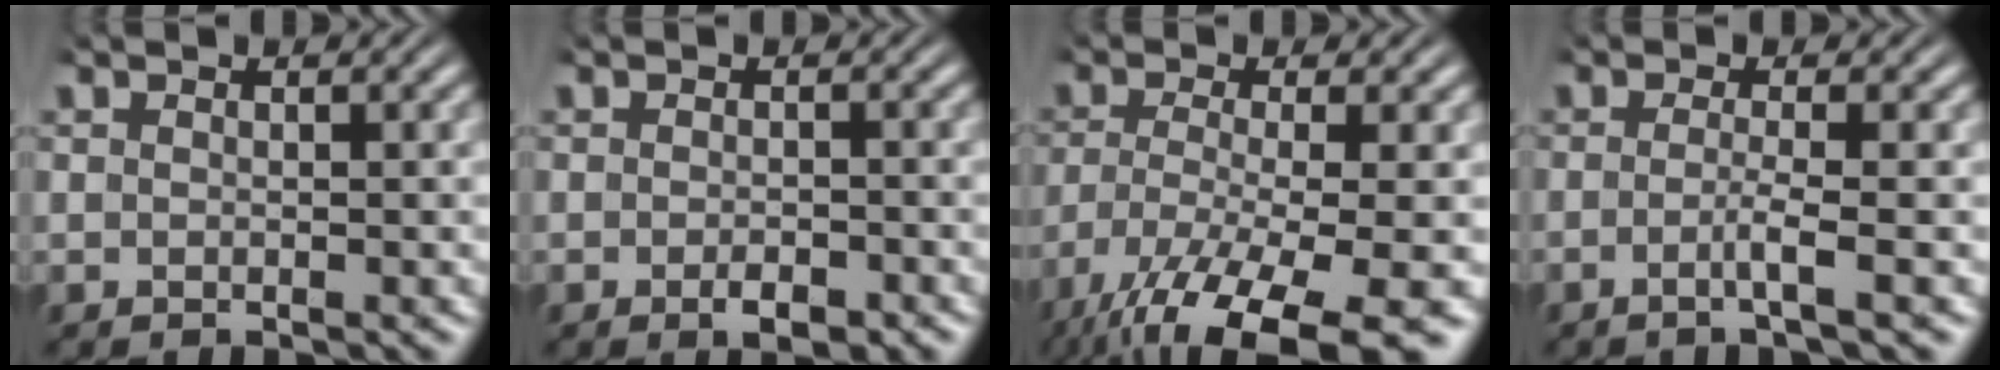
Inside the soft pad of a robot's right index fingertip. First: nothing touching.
{"total": 1.7, "force": [-1.2, 0.6, 1.1], "torque": [-0.016, 0.001, -0.021]}
{"total": 9.5, "force": [-5.2, 3.8, 7.0], "torque": [-0.137, -0.058, -0.055]}
{"total": 2.4, "force": [-1.1, -0.6, 2.0], "torque": [-0.048, -0.011, -0.020]}